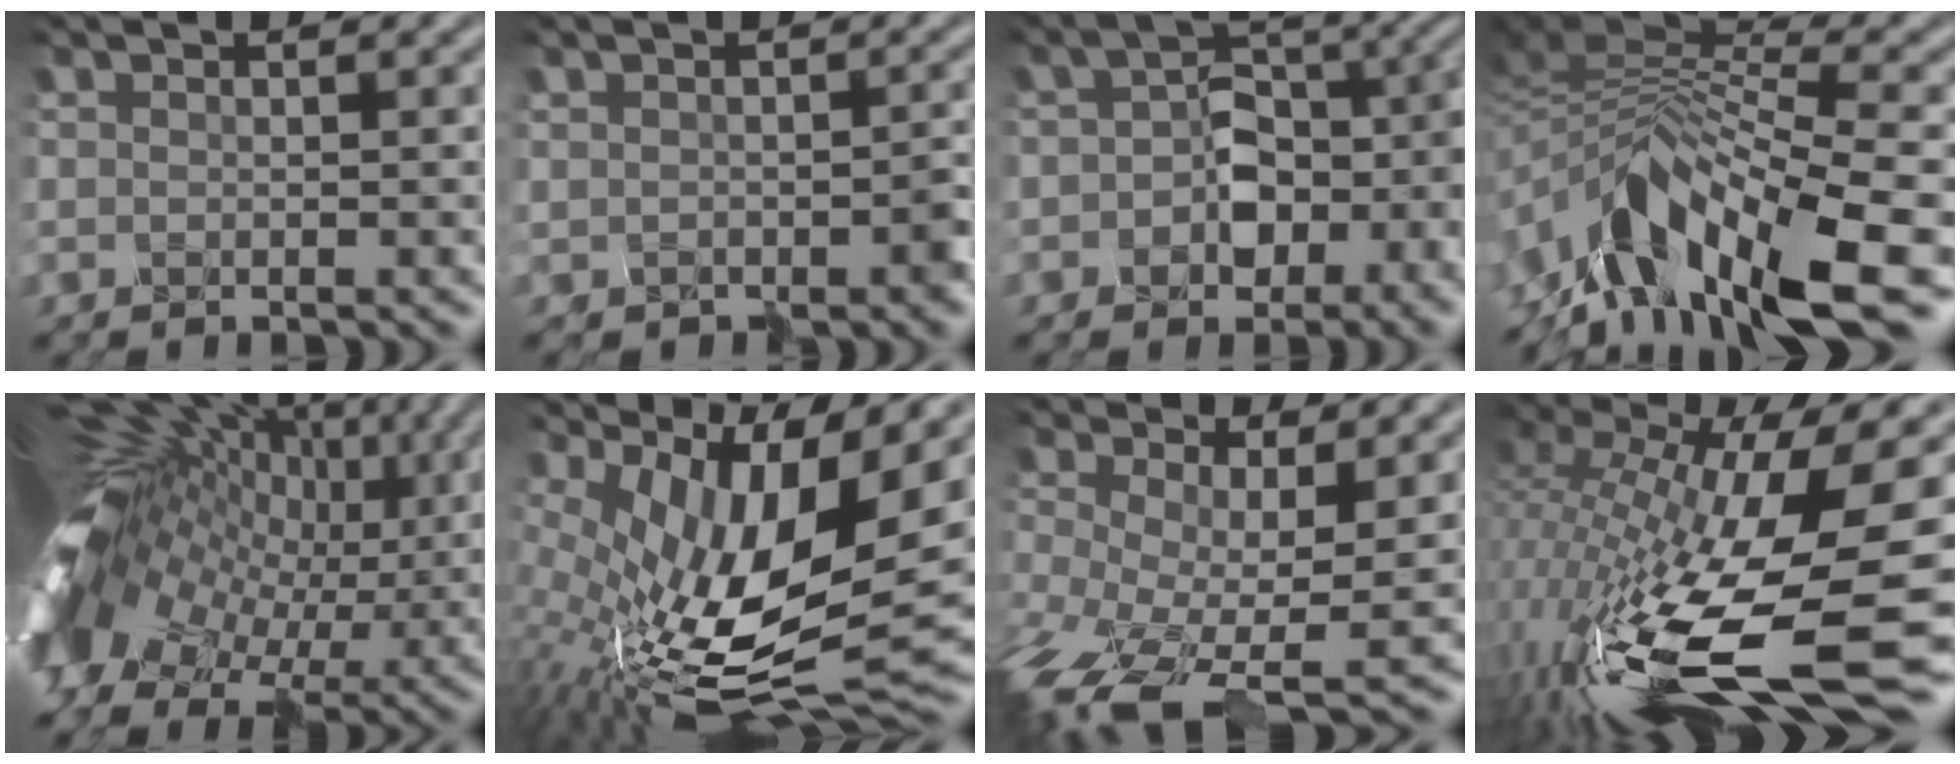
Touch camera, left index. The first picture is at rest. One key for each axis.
{"total": 2.7, "fx": -0.4, "fy": 2.2, "fz": 1.4, "tx": -0.007, "ty": 0.000, "tz": -0.012}
{"total": 7.6, "fx": -1.7, "fy": 5.8, "fz": 4.6, "tx": -0.052, "ty": 0.009, "tz": -0.038}
{"total": 8.6, "fx": -4.8, "fy": 3.5, "fz": 6.3, "tx": -0.126, "ty": 0.019, "tz": -0.088}
{"total": 14.0, "fx": 1.9, "fy": 10.6, "fz": 8.9, "tx": -0.192, "ty": 0.005, "tz": 0.033}
{"total": 13.7, "fx": 3.0, "fy": 6.0, "fz": 11.9, "tx": -0.234, "ty": -0.015, "tz": 0.068}
{"total": 9.0, "fx": -4.0, "fy": 3.8, "fz": 7.1, "tx": -0.178, "ty": -0.036, "tz": -0.071}
{"total": 15.6, "fx": -2.6, "fy": 5.9, "fz": 14.2, "tx": -0.300, "ty": -0.004, "tz": -0.047}